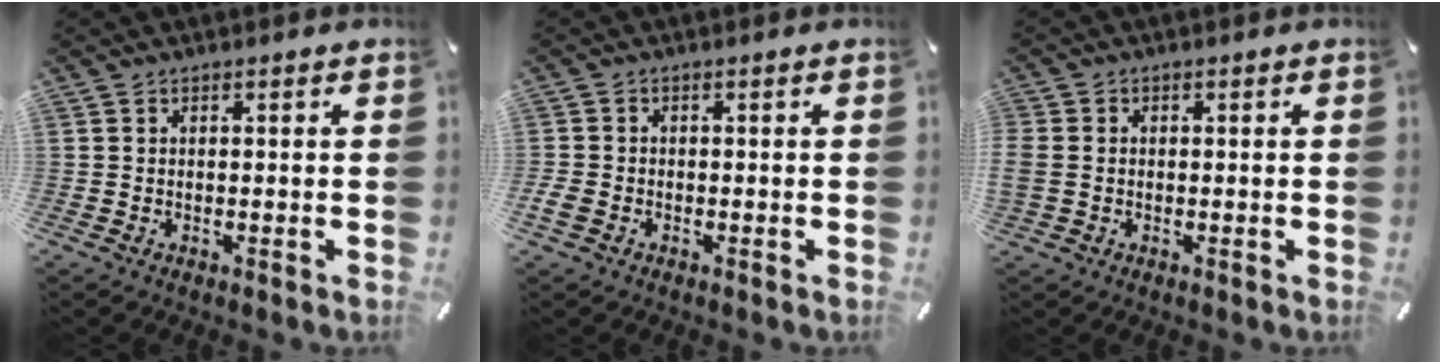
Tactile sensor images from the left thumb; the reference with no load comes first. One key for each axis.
{"total": 2.4, "fx": -1.0, "fy": 1.8, "fz": 1.1, "tx": -0.024, "ty": 0.001, "tz": -0.020}
{"total": 2.4, "fx": -0.4, "fy": 2.1, "fz": 1.1, "tx": -0.019, "ty": 0.005, "tz": -0.007}